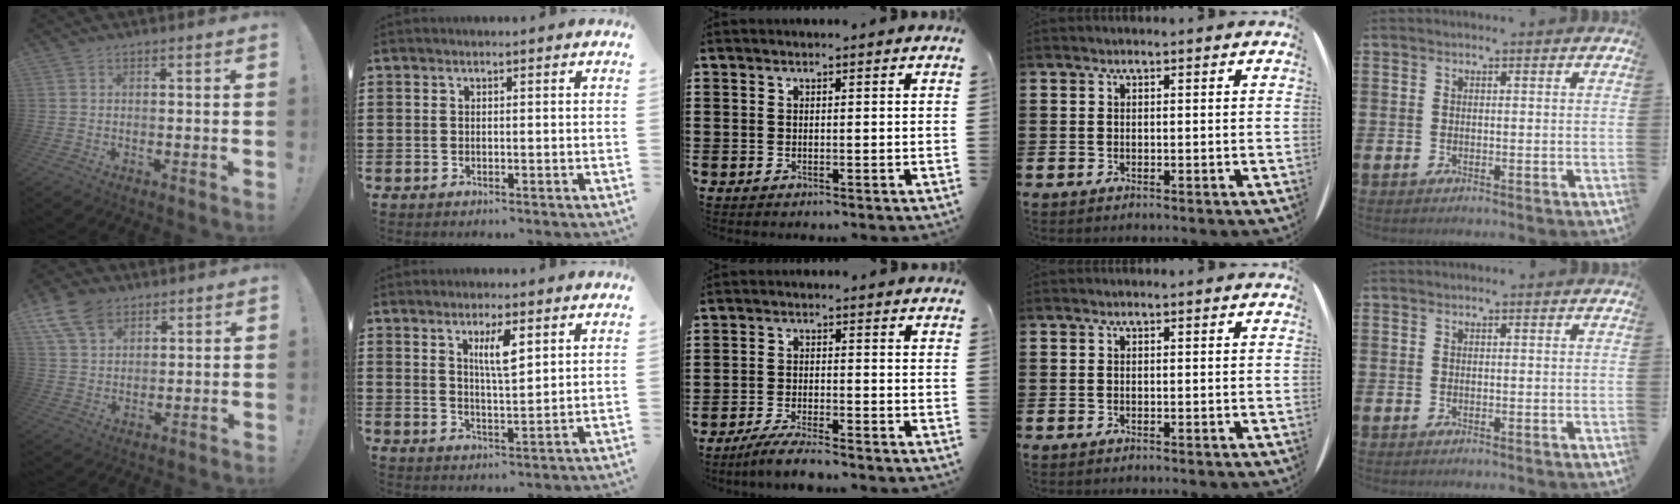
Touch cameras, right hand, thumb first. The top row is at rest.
{"thumb": {"total": 10.8, "force": [6.5, 6.9, 5.2], "torque": [-0.095, -0.025, 0.129]}, "index": {"total": 4.7, "force": [2.2, 1.1, 4.0], "torque": [-0.077, 0.003, 0.034]}, "middle": {"total": 4.1, "force": [-3.8, -0.1, 1.7], "torque": [-0.036, -0.008, -0.073]}}